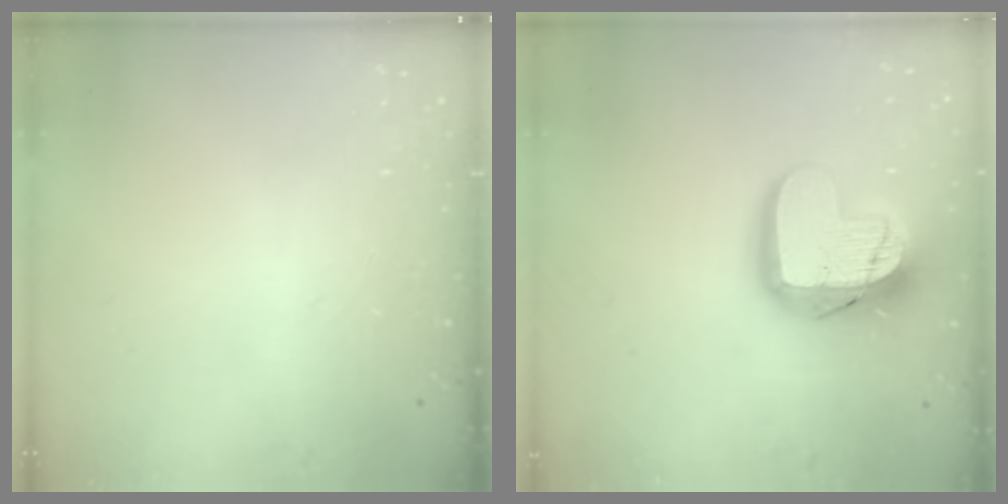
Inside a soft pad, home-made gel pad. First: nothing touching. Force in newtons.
{"total": 18.3, "press": 18.2, "slide": 1.4}